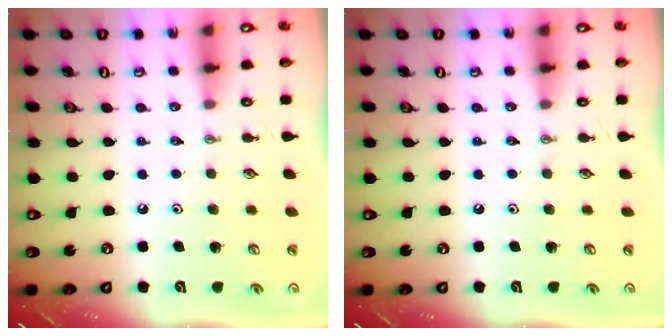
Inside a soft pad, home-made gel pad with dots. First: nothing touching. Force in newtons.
{"total": 0.0}